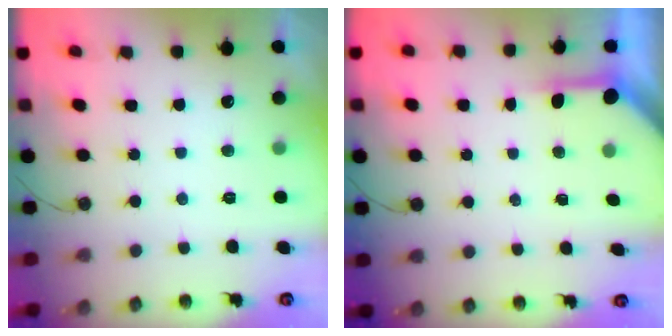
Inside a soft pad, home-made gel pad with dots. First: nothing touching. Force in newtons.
{"total": 3.8, "press": 3.8, "slide": 0.5}